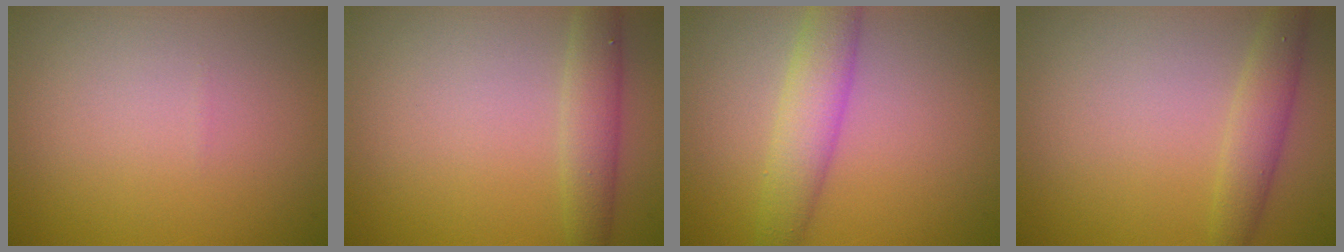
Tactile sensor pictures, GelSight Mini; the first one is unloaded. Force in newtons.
{"total": 2.8, "press": 2.8, "slide": 0.1}
{"total": 4.1, "press": 4.1, "slide": 0.1}
{"total": 2.6, "press": 2.6, "slide": 0.1}